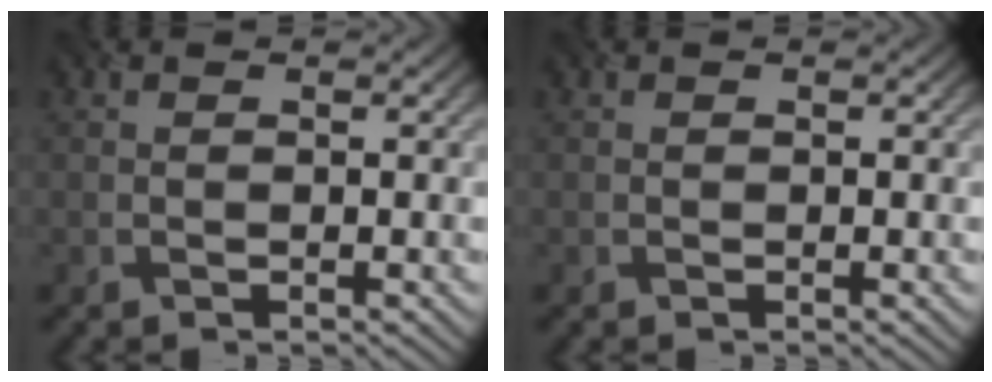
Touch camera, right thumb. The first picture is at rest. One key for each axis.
{"total": 0.0}